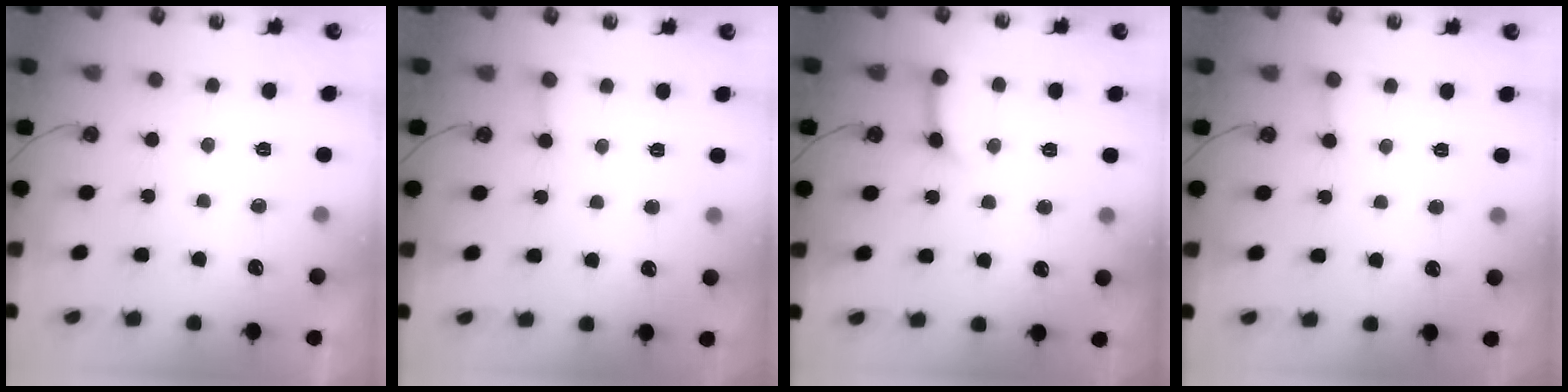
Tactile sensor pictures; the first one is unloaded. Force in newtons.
{"total": 2.1, "press": 2.1, "slide": 0.2}
{"total": 10.7, "press": 10.6, "slide": 1.3}
{"total": 2.1, "press": 2.1, "slide": 0.2}